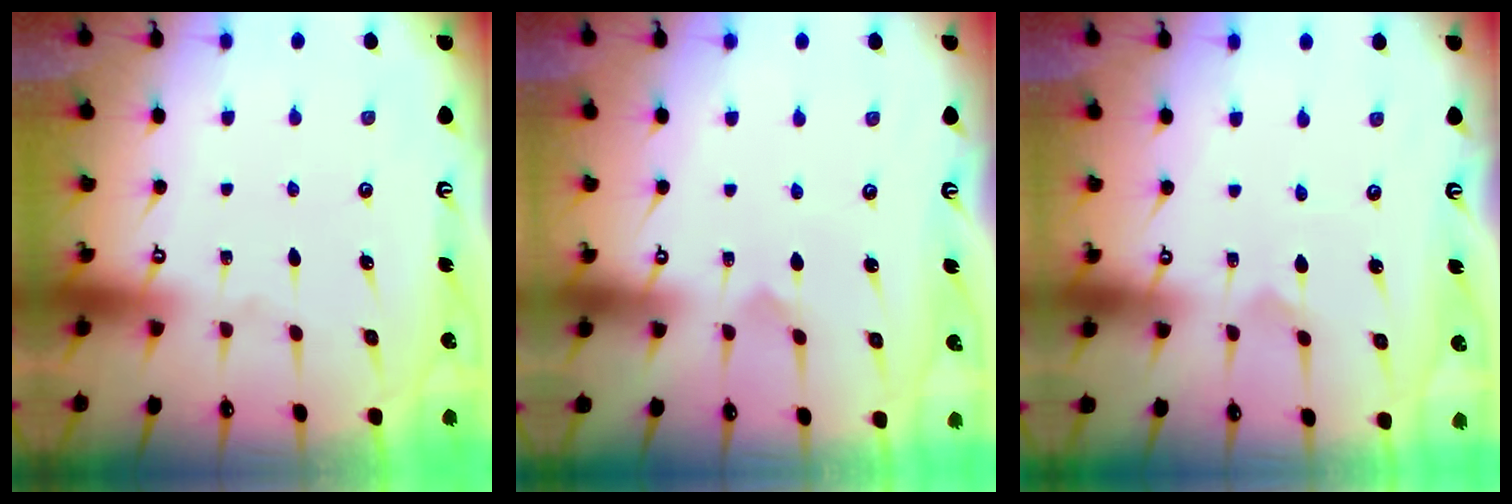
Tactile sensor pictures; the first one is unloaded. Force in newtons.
{"total": 2.7, "press": 2.7, "slide": 0.3}
{"total": 1.4, "press": 1.4, "slide": 0.1}